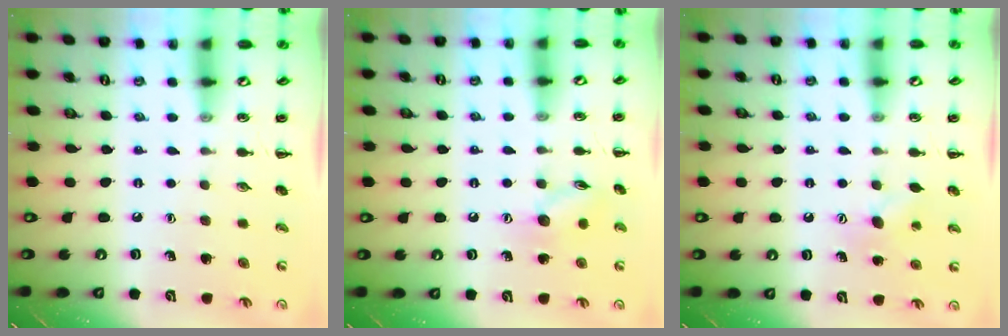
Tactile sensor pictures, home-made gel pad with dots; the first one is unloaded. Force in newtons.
{"total": 8.1, "press": 8.1, "slide": 0.8}
{"total": 6.8, "press": 6.6, "slide": 1.4}